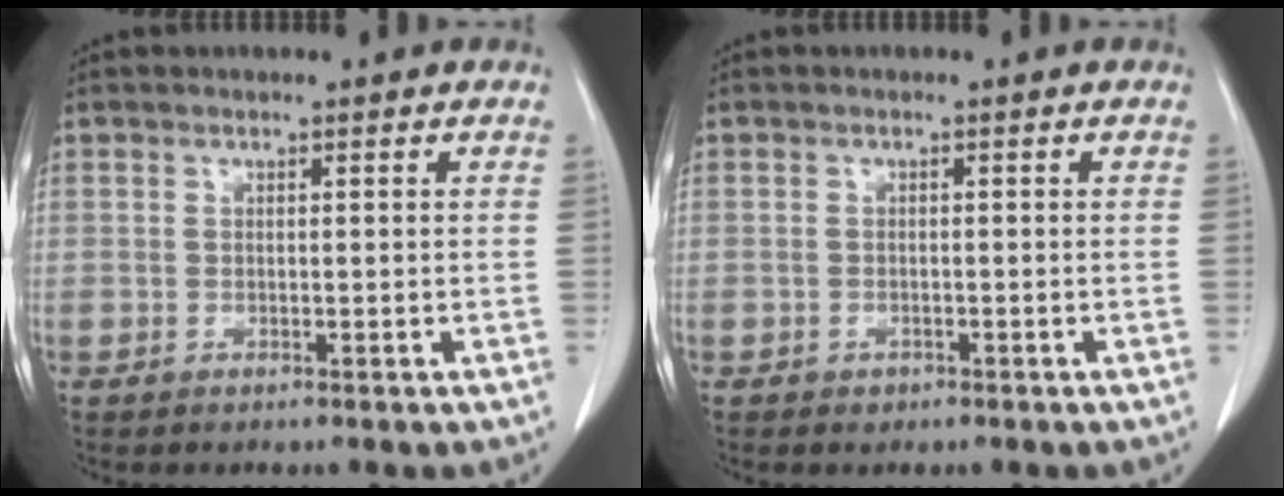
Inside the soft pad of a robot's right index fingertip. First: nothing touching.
{"total": 1.0, "force": [-0.6, 0.7, 0.2], "torque": [-0.007, 0.001, -0.007]}